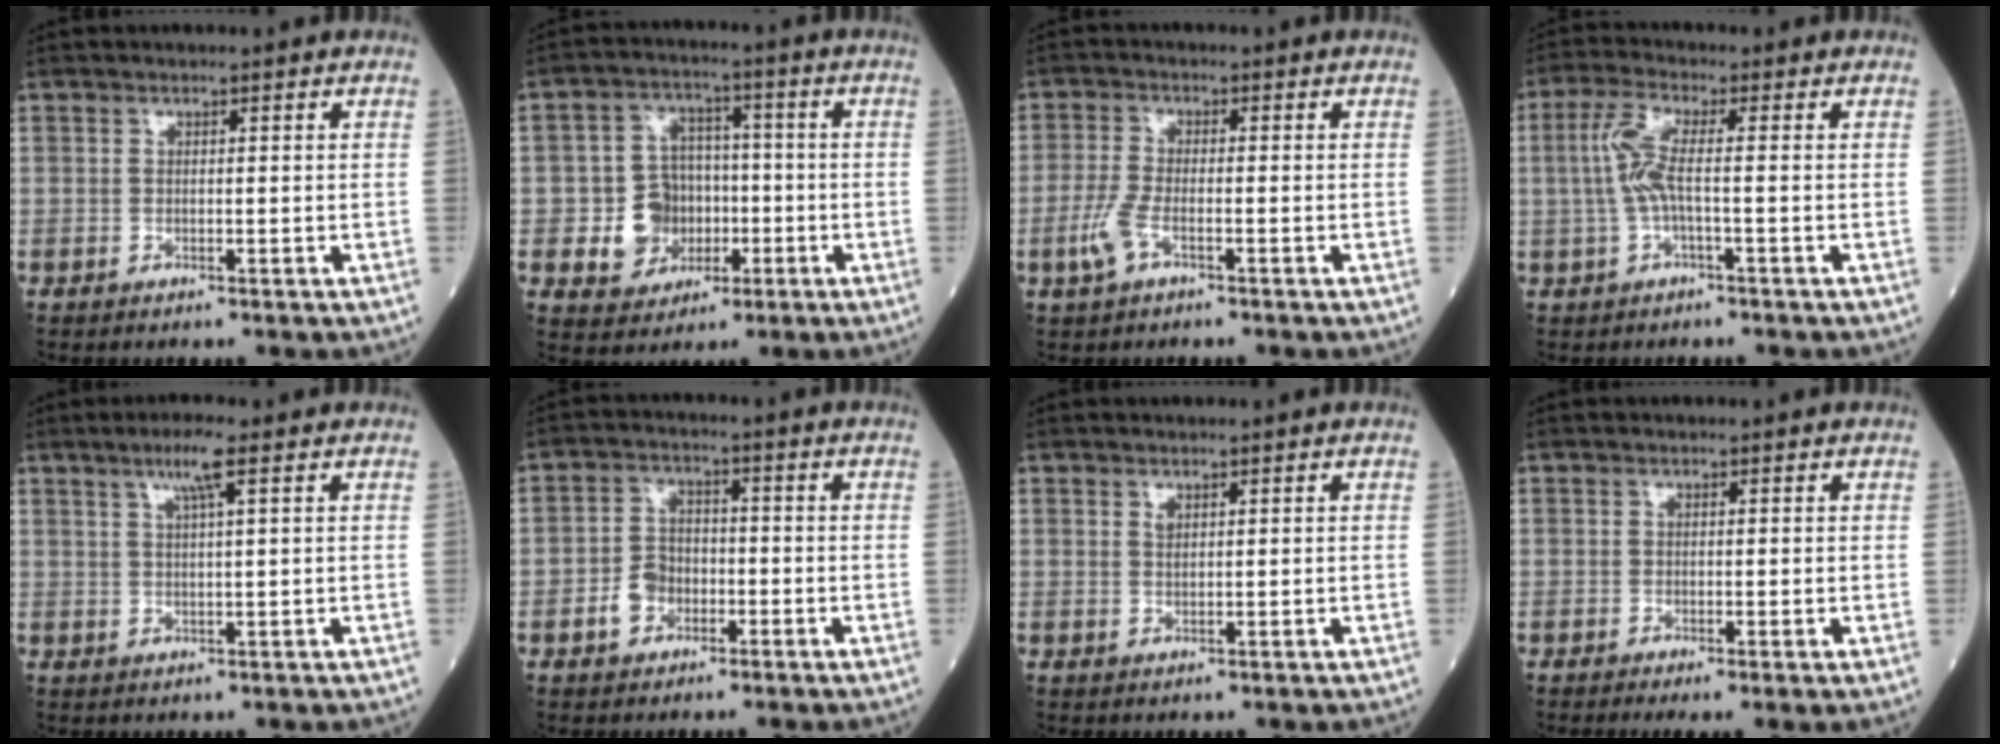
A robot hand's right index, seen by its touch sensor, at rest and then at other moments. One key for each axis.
{"total": 8.1, "fx": -1.7, "fy": 7.3, "fz": 3.2, "tx": -0.059, "ty": 0.018, "tz": -0.022}
{"total": 4.2, "fx": -1.9, "fy": 1.3, "fz": 3.5, "tx": -0.091, "ty": -0.005, "tz": -0.042}
{"total": 5.1, "fx": -0.3, "fy": 0.6, "fz": 5.0, "tx": -0.118, "ty": 0.013, "tz": -0.010}
{"total": 4.0, "fx": 2.1, "fy": -0.2, "fz": 3.4, "tx": -0.068, "ty": 0.004, "tz": 0.039}
{"total": 4.5, "fx": -2.0, "fy": 3.4, "fz": 2.2, "tx": -0.046, "ty": 0.012, "tz": -0.037}
{"total": 0.8, "fx": 0.5, "fy": 0.4, "fz": 0.6, "tx": -0.011, "ty": -0.001, "tz": 0.010}
{"total": 2.3, "fx": -0.6, "fy": 0.2, "fz": 2.2, "tx": -0.034, "ty": -0.009, "tz": -0.008}